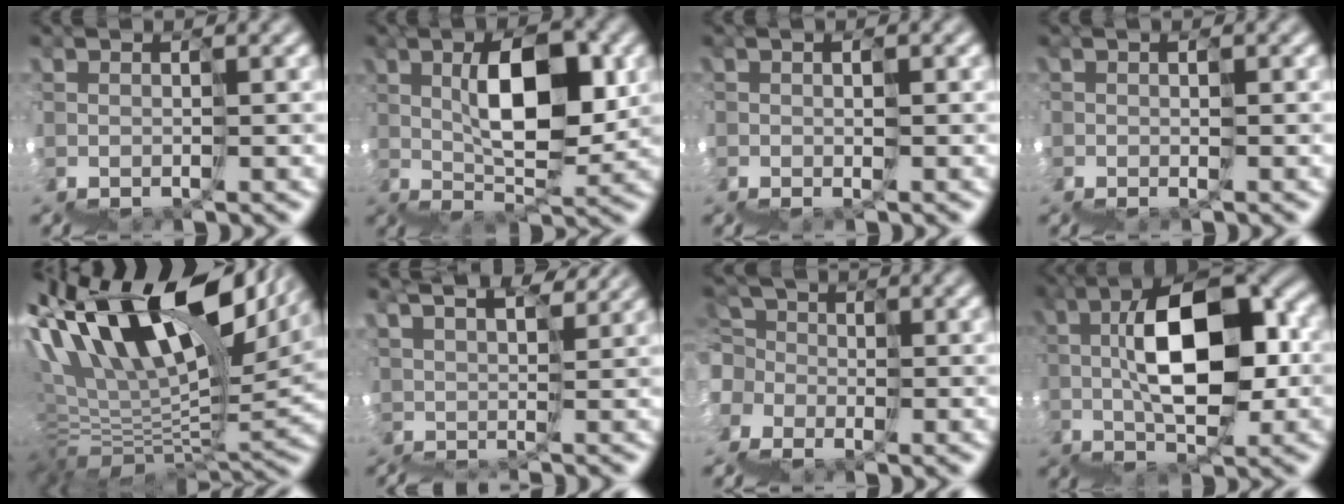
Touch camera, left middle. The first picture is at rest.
{"total": 4.2, "force": [2.8, 0.9, 3.0], "torque": [-0.034, 0.042, 0.038]}
{"total": 2.0, "force": [0.1, 1.3, 1.5], "torque": [-0.023, -0.003, 0.008]}
{"total": 1.8, "force": [-0.2, 1.2, 1.4], "torque": [-0.021, -0.004, 0.004]}
{"total": 11.1, "force": [6.9, 4.5, 7.4], "torque": [-0.123, 0.054, 0.107]}
{"total": 7.2, "force": [7.0, 0.9, 1.0], "torque": [-0.008, 0.051, 0.109]}
{"total": 4.4, "force": [-2.1, 3.8, -0.9], "torque": [0.001, 0.016, -0.054]}
{"total": 6.5, "force": [2.4, 2.5, 5.5], "torque": [-0.070, 0.050, 0.026]}